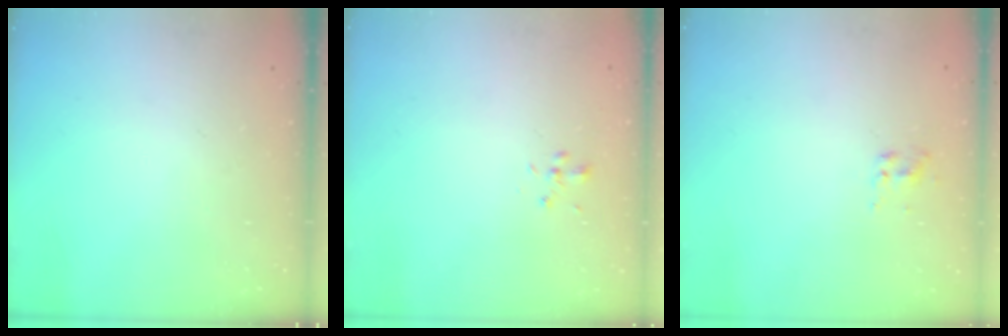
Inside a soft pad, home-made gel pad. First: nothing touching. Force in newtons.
{"total": 1.8, "press": 1.6, "slide": 0.8}
{"total": 2.0, "press": 1.9, "slide": 0.8}